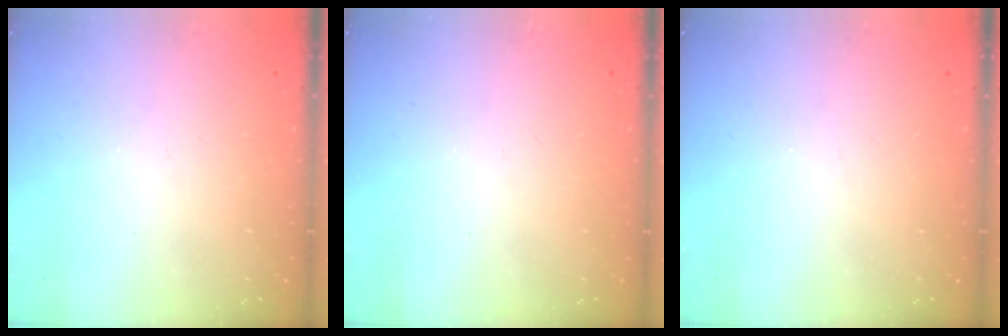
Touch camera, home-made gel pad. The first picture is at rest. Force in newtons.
{"total": 0.0}
{"total": 0.0}